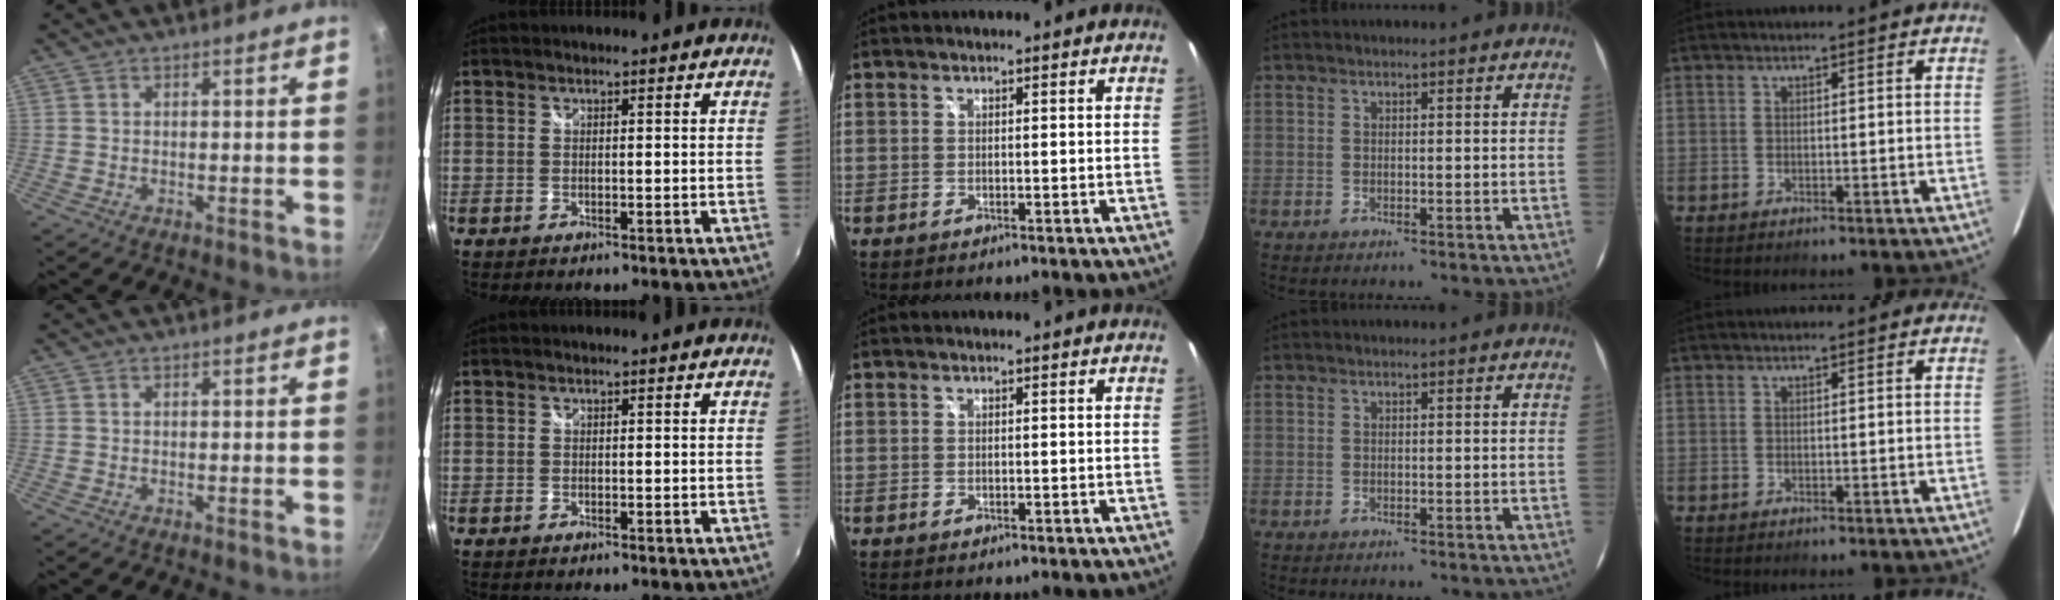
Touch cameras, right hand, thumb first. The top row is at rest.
{}